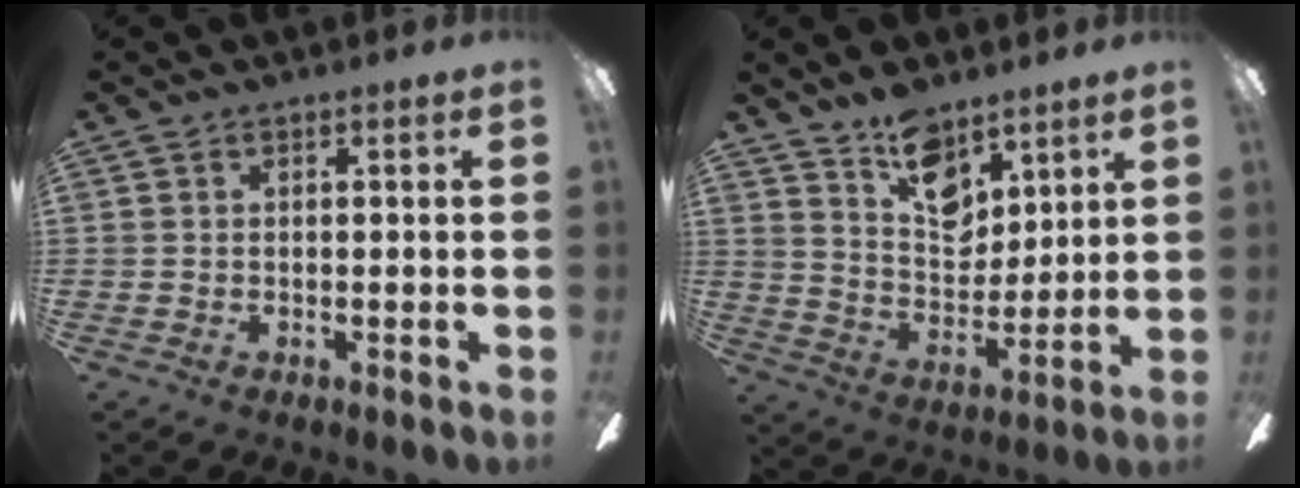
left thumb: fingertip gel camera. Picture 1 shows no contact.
{"total": 12.8, "force": [8.9, 7.3, 5.5], "torque": [-0.081, -0.050, 0.166]}